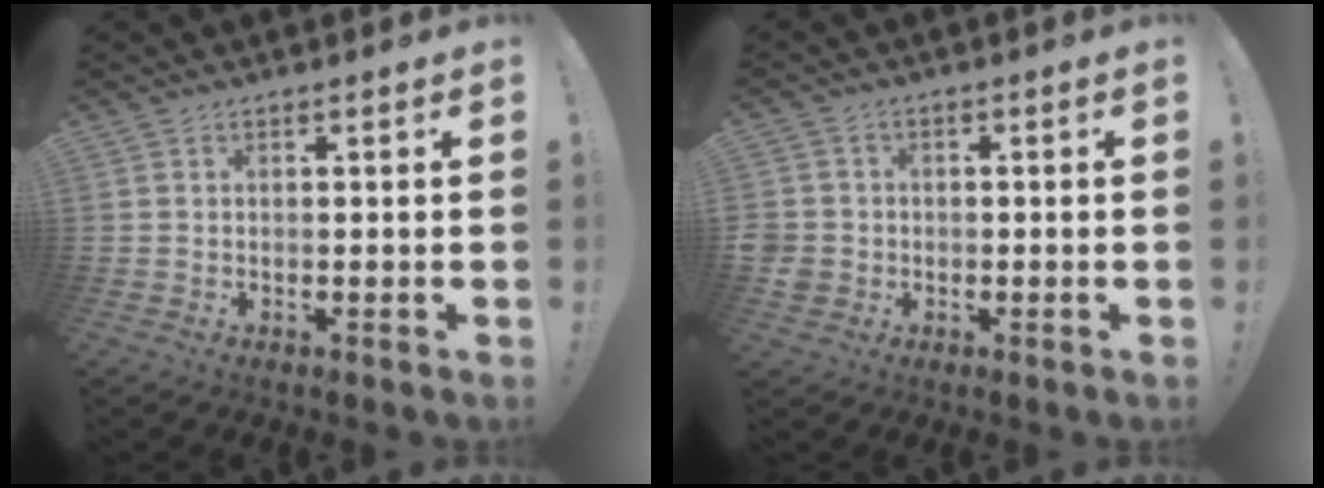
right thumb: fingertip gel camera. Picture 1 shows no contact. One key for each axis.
{"total": 4.4, "fx": -0.8, "fy": 4.1, "fz": 1.6, "tx": -0.037, "ty": 0.005, "tz": -0.015}